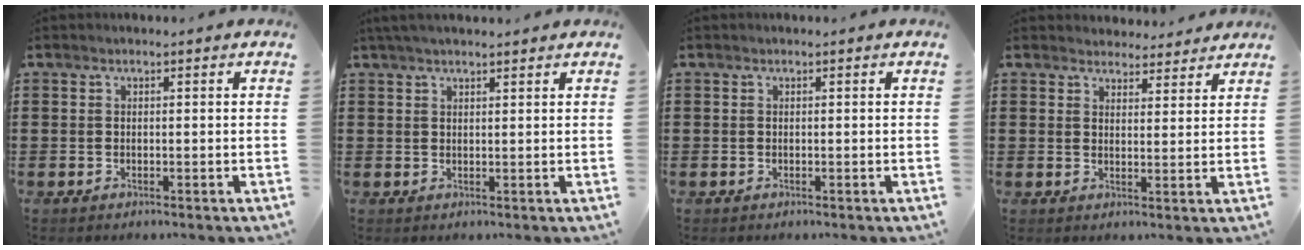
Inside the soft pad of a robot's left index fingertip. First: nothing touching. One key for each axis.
{"total": 2.0, "fx": 1.7, "fy": 0.2, "fz": 1.0, "tx": -0.022, "ty": 0.003, "tz": 0.032}
{"total": 0.0}
{"total": 3.4, "fx": 3.3, "fy": 0.8, "fz": 0.0, "tx": -0.002, "ty": -0.013, "tz": 0.061}